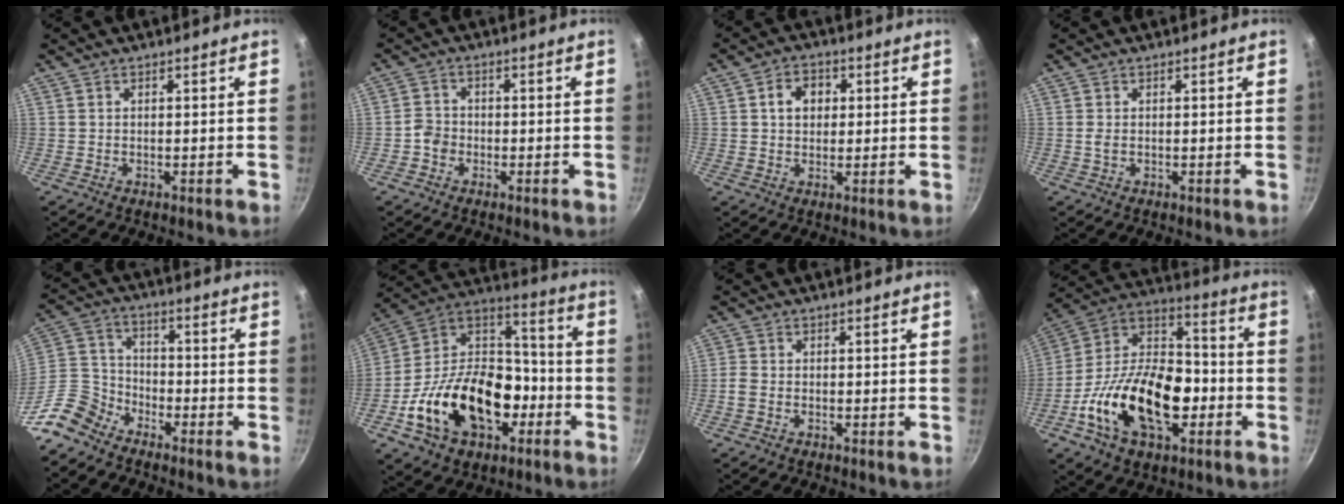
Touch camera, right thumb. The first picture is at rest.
{"total": 3.3, "force": [-1.2, 2.8, 1.1], "torque": [-0.006, 0.016, -0.029]}
{"total": 5.5, "force": [1.2, 4.3, 3.2], "torque": [-0.027, 0.007, 0.014]}
{"total": 1.2, "force": [0.0, 0.7, 0.9], "torque": [-0.021, -0.001, 0.000]}
{"total": 9.9, "force": [-7.4, 5.7, 3.2], "torque": [-0.044, 0.066, -0.170]}
{"total": 26.5, "force": [-8.8, 17.6, 17.7], "torque": [-0.280, 0.074, -0.144]}
{"total": 2.5, "force": [-1.1, 1.7, 1.5], "torque": [-0.040, 0.009, -0.026]}
{"total": 25.3, "force": [-7.1, 15.2, 18.9], "torque": [-0.312, 0.056, -0.135]}